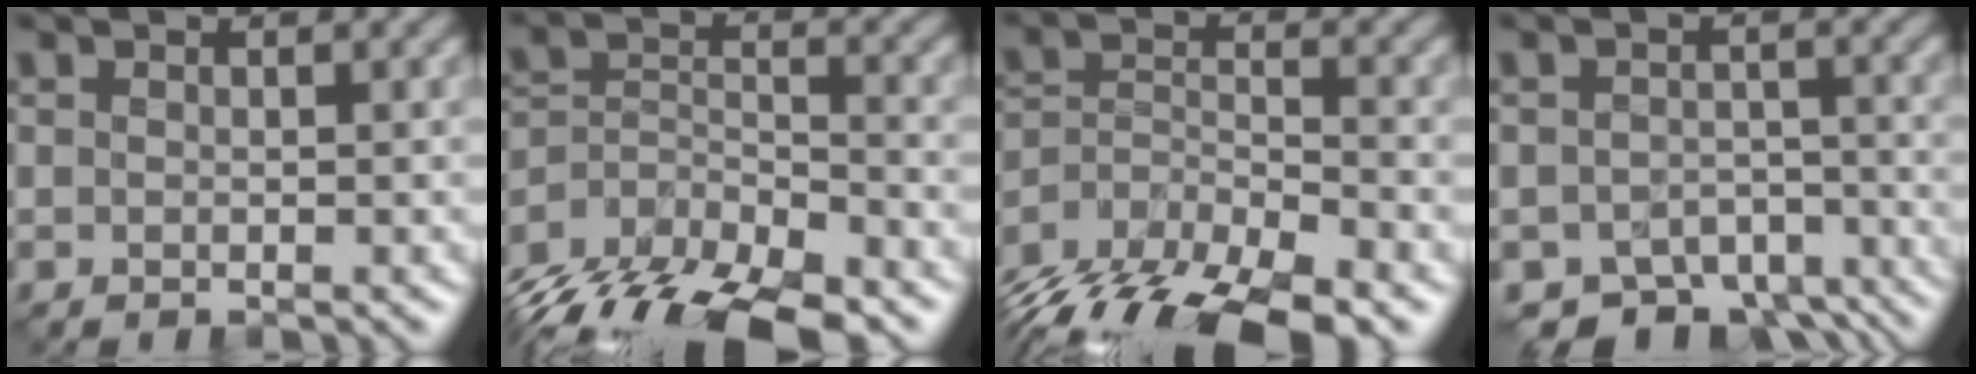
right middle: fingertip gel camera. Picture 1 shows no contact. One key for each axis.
{"total": 13.4, "fx": -10.9, "fy": 5.4, "fz": 5.6, "tx": -0.097, "ty": -0.009, "tz": -0.172}
{"total": 11.9, "fx": -9.3, "fy": 4.4, "fz": 6.0, "tx": -0.113, "ty": -0.016, "tz": -0.156}
{"total": 6.7, "fx": -5.4, "fy": 3.3, "fz": 2.2, "tx": -0.019, "ty": -0.013, "tz": -0.078}